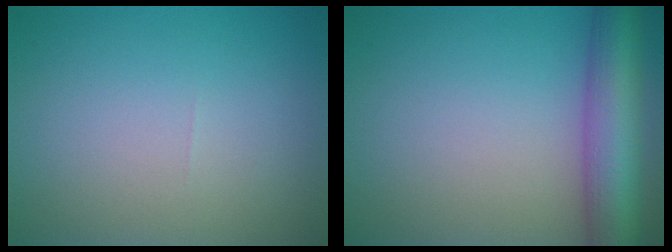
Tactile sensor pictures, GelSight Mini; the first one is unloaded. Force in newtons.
{"total": 7.8, "press": 7.8, "slide": 0.3}